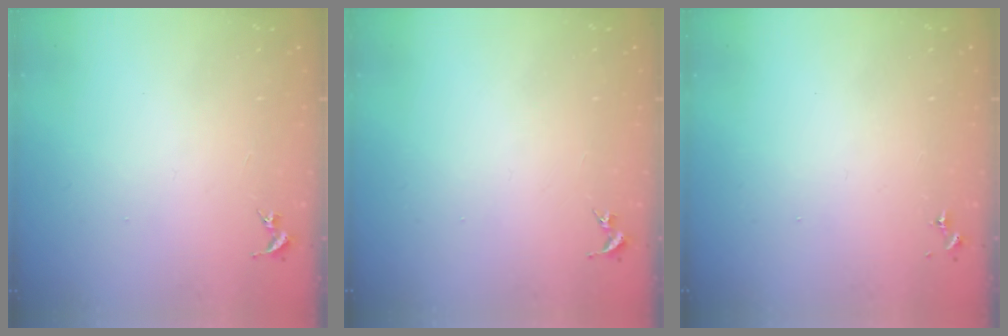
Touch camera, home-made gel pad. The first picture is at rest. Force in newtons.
{"total": 0.0}
{"total": 0.0}